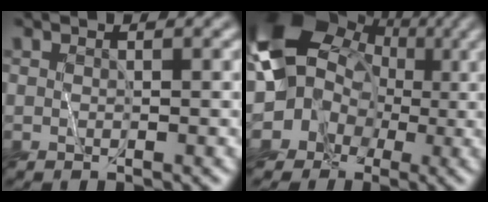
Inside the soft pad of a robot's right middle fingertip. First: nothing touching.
{"total": 12.5, "force": [0.4, 11.3, 5.3], "torque": [-0.113, 0.007, -0.028]}